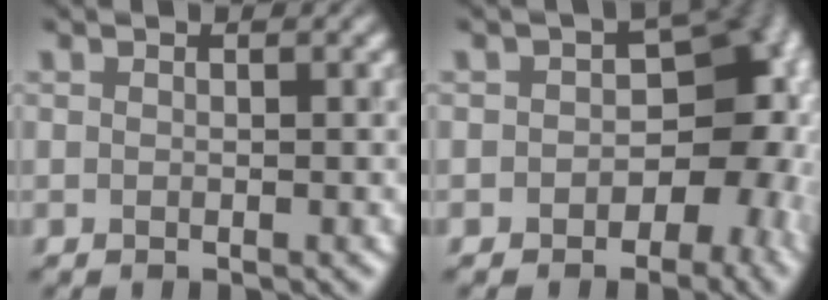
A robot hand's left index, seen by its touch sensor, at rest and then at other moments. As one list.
[{"total": 8.4, "force": [-1.5, 6.2, 5.6], "torque": [-0.015, 0.003, -0.029]}]